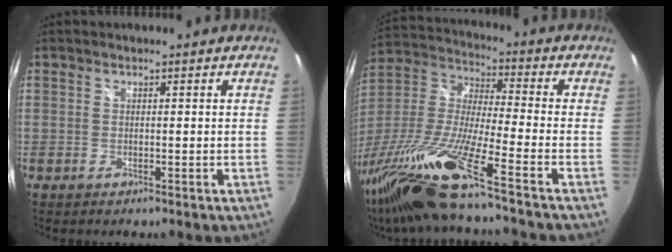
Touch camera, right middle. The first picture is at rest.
{"total": 20.6, "force": [-15.4, -1.1, 13.6], "torque": [-0.263, -0.047, -0.295]}